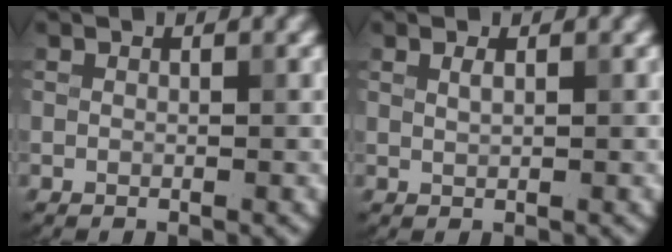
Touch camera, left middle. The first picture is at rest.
{"total": 0.7, "force": [0.4, 0.2, 0.5], "torque": [-0.010, 0.001, 0.008]}